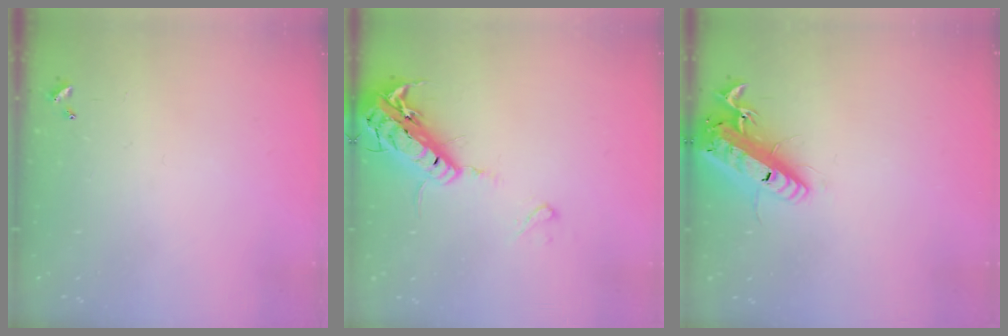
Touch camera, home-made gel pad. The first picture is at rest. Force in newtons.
{"total": 17.5, "press": 17.2, "slide": 3.6}
{"total": 17.3, "press": 17.0, "slide": 3.4}